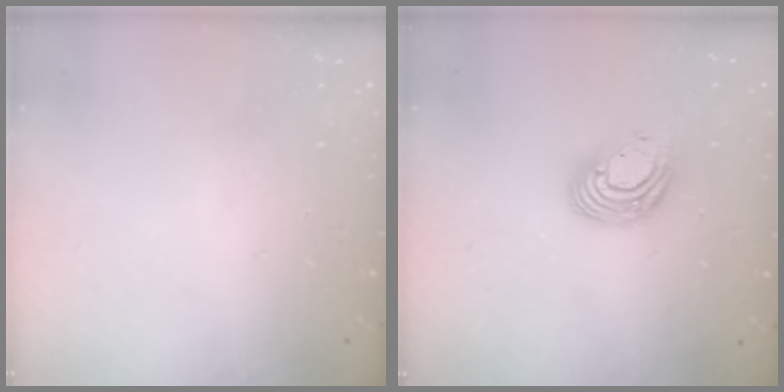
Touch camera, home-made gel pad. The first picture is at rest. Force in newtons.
{"total": 12.1, "press": 12.0, "slide": 1.2}